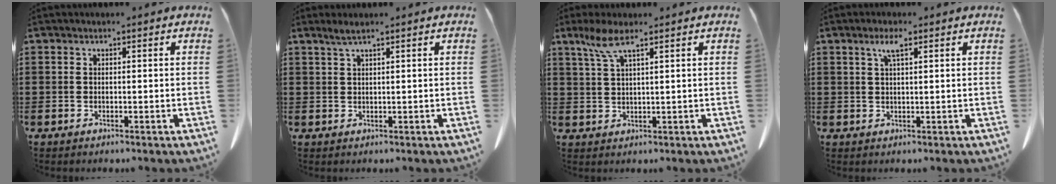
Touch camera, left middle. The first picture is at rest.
{"total": 1.5, "force": [1.1, -0.3, 0.9], "torque": [-0.019, -0.002, 0.020]}
{"total": 4.7, "force": [2.8, 0.7, 3.7], "torque": [-0.079, 0.003, 0.050]}
{"total": 2.6, "force": [1.4, 0.4, 2.2], "torque": [-0.046, 0.006, 0.022]}